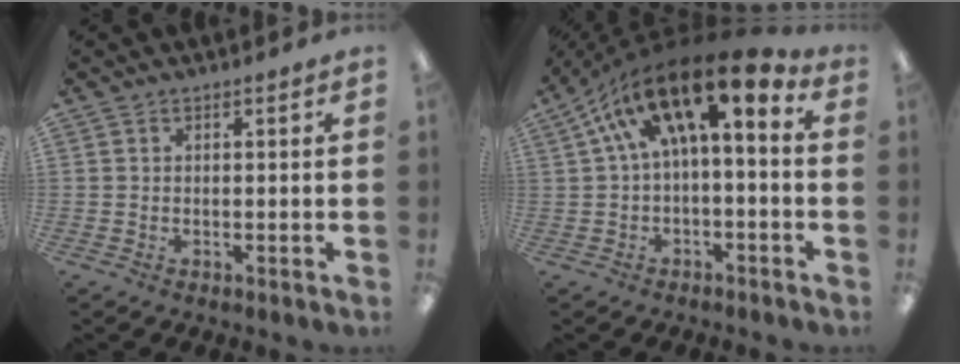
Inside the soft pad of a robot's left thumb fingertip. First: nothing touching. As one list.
[{"total": 16.1, "force": [6.5, 6.2, 13.4], "torque": [-0.235, -0.033, 0.105]}]